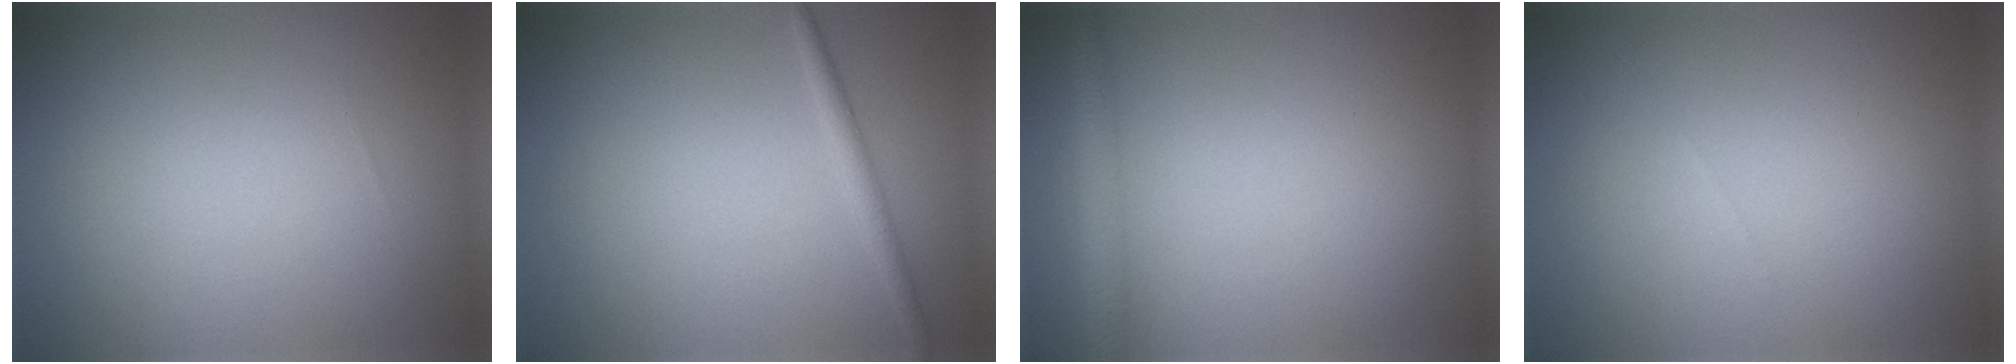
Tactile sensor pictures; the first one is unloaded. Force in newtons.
{"total": 1.4, "press": 1.4, "slide": 0.1}
{"total": 2.4, "press": 2.4, "slide": 0.1}
{"total": 0.0}